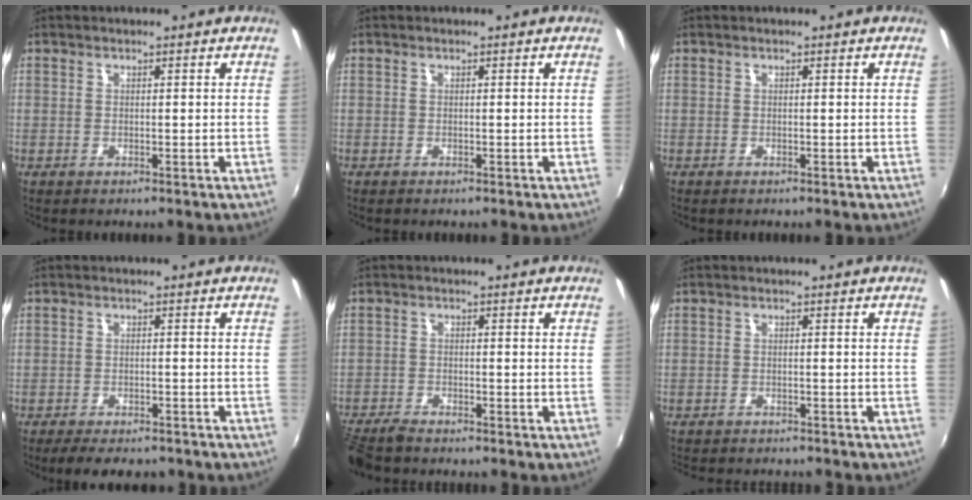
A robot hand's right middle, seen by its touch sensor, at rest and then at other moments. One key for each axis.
{"total": 0.0}
{"total": 0.0}
{"total": 6.9, "fx": -5.6, "fy": 2.2, "fz": 3.4, "tx": -0.077, "ty": -0.016, "tz": -0.087}
{"total": 5.5, "fx": -5.0, "fy": 0.9, "fz": 2.0, "tx": -0.058, "ty": -0.023, "tz": -0.096}
{"total": 5.3, "fx": -4.9, "fy": 0.9, "fz": 1.9, "tx": -0.049, "ty": -0.017, "tz": -0.074}